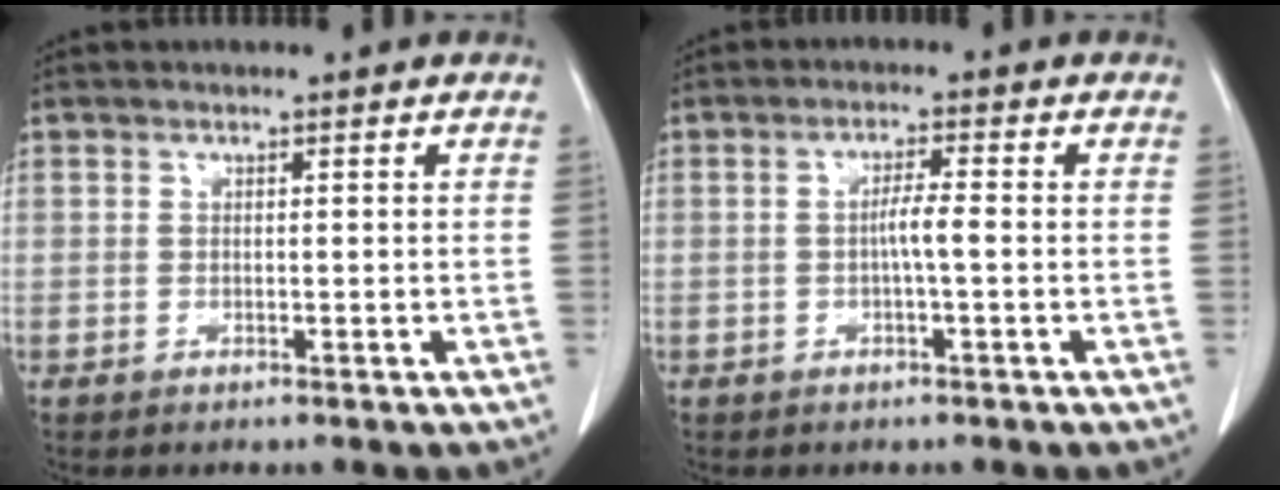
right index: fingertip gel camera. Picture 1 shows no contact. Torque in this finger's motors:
{"motor_torque": [0.56, -0.23, 0.39, 0.07]}